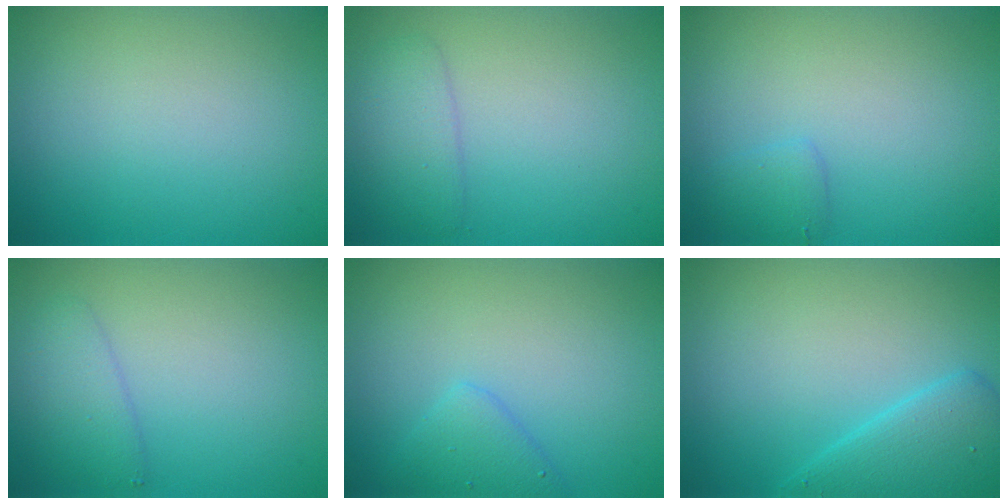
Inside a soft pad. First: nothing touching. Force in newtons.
{"total": 2.3, "press": 2.3, "slide": 0.1}
{"total": 1.2, "press": 1.2, "slide": 0.1}
{"total": 2.3, "press": 2.3, "slide": 0.1}
{"total": 2.1, "press": 2.1, "slide": 0.1}
{"total": 4.3, "press": 4.3, "slide": 0.3}